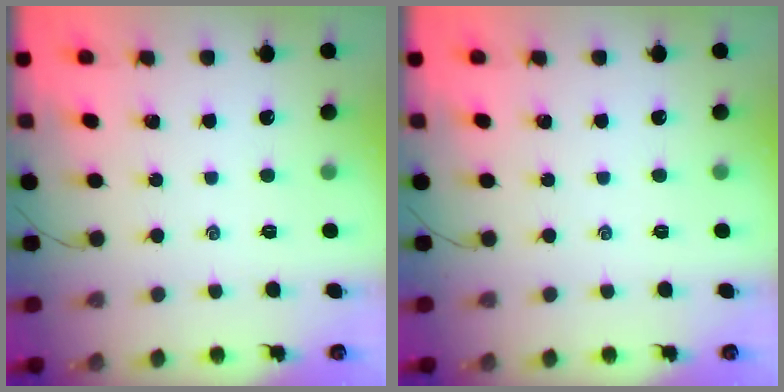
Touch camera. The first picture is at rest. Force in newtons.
{"total": 0.0}